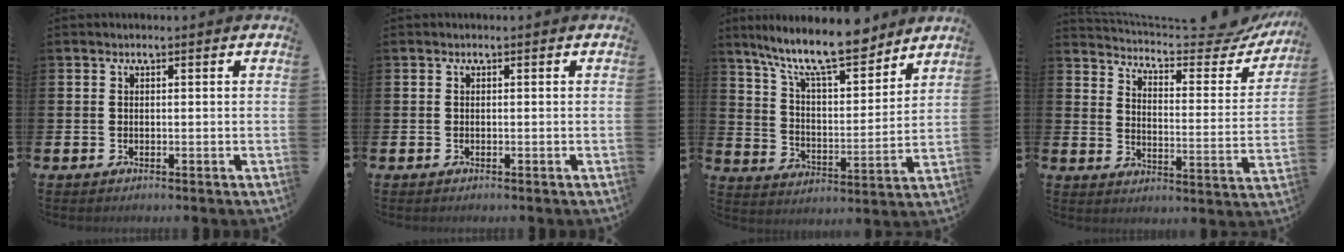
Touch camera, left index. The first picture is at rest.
{"total": 0.0}
{"total": 12.3, "force": [10.6, 2.5, 5.8], "torque": [-0.137, -0.058, 0.185]}
{"total": 5.9, "force": [5.4, 1.0, 2.2], "torque": [-0.058, -0.047, 0.083]}